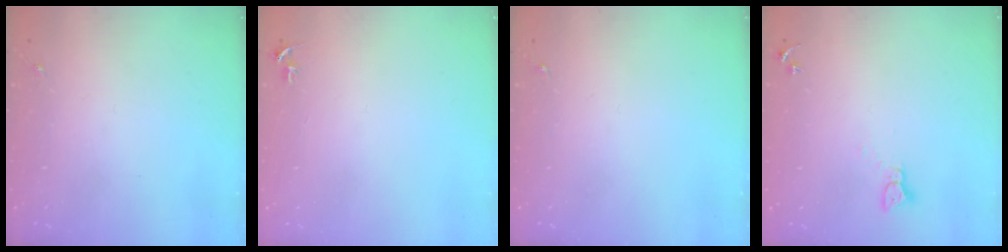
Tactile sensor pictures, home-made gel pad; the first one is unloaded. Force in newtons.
{"total": 3.1, "press": 3.1, "slide": 0.3}
{"total": 0.0}
{"total": 2.3, "press": 2.3, "slide": 0.3}